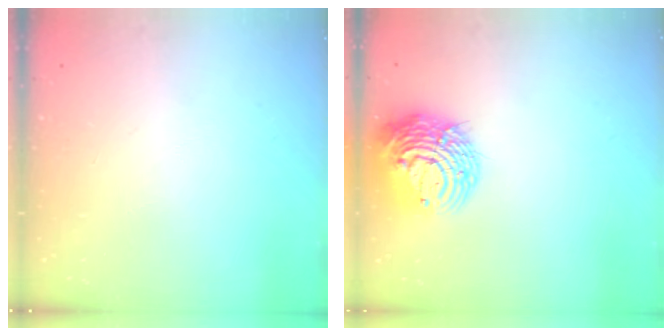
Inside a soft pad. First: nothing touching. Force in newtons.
{"total": 14.9, "press": 14.8, "slide": 1.7}